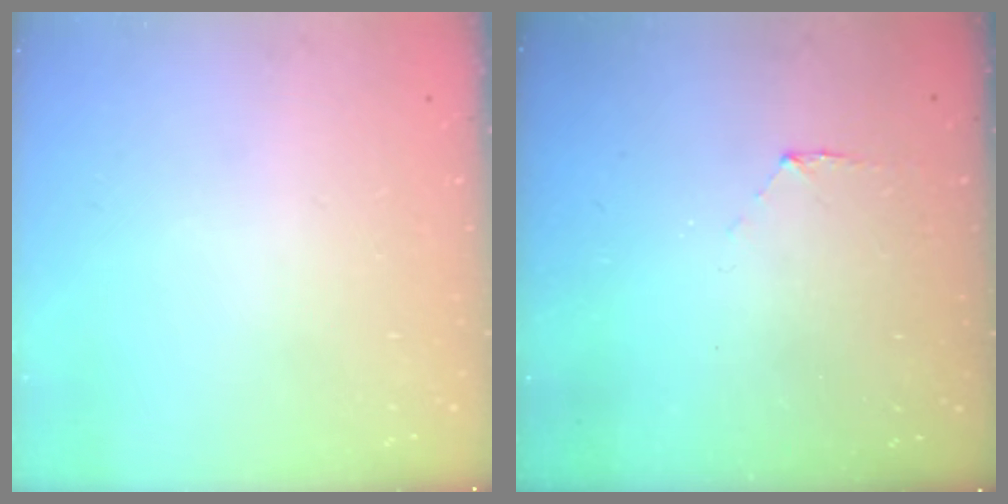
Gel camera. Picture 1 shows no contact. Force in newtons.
{"total": 3.9, "press": 3.9, "slide": 0.4}